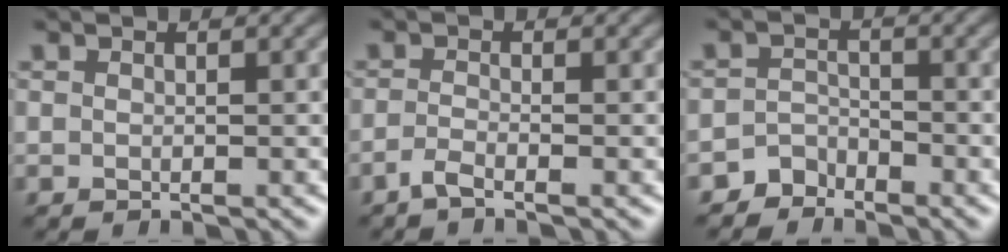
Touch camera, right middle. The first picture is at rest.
{"total": 1.5, "force": [-1.1, 0.2, 1.0], "torque": [-0.023, -0.004, -0.030]}
{"total": 2.0, "force": [-1.8, 1.0, -0.1], "torque": [0.007, 0.012, -0.036]}